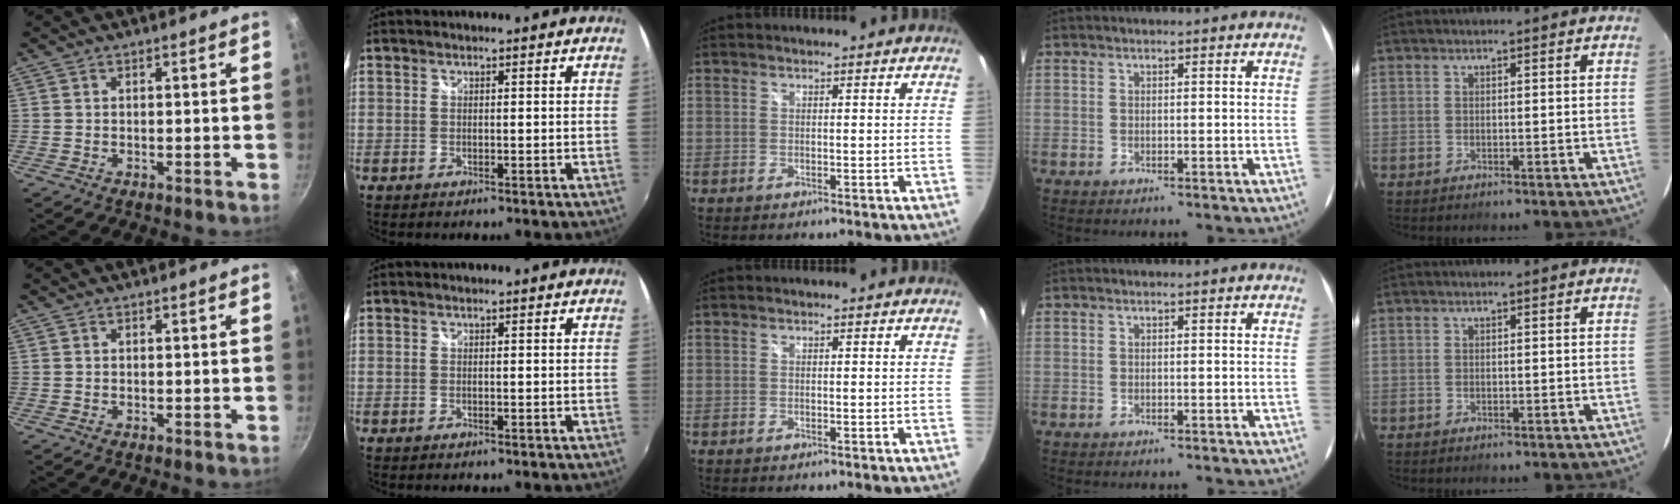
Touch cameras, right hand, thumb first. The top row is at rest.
{}